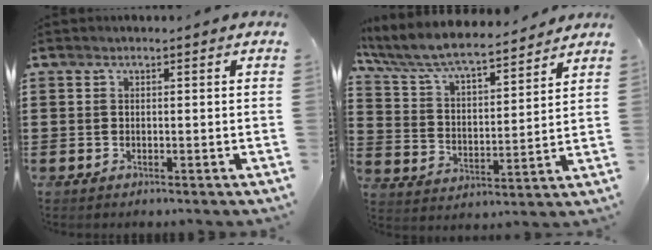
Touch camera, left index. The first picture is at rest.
{"total": 7.5, "force": [7.0, 0.7, 2.8], "torque": [-0.085, -0.043, 0.117]}